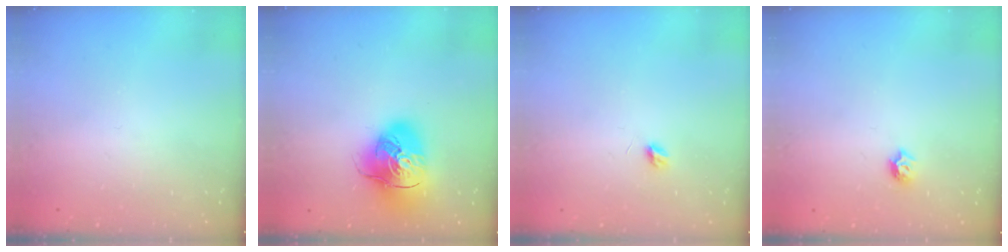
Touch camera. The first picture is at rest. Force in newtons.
{"total": 16.2, "press": 16.0, "slide": 2.4}
{"total": 3.7, "press": 3.7, "slide": 0.3}
{"total": 4.7, "press": 4.7, "slide": 0.7}